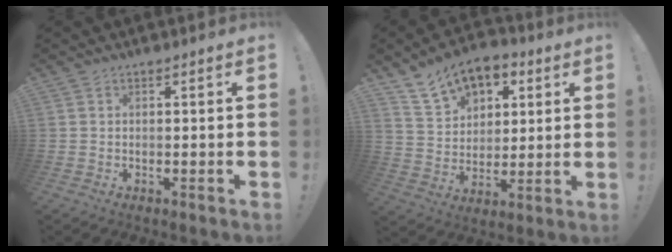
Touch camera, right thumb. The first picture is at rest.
{"total": 14.0, "force": [8.3, 9.5, 6.2], "torque": [-0.092, -0.045, 0.157]}